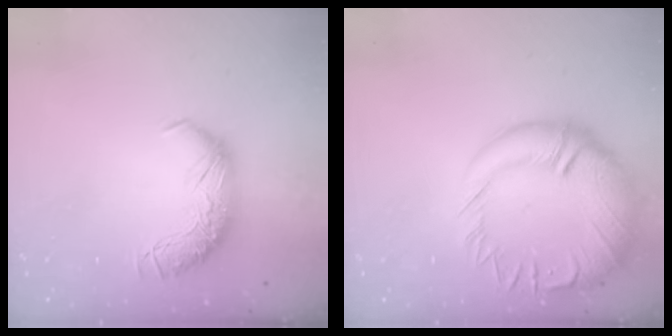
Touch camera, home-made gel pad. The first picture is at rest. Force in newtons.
{"total": 10.2, "press": 9.1, "slide": 4.7}